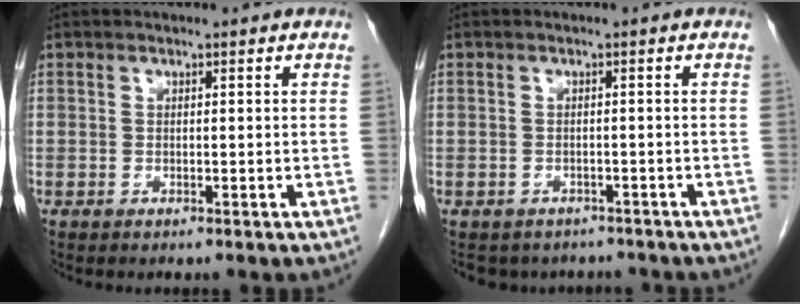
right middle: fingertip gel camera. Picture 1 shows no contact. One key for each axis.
{"total": 6.5, "fx": -5.6, "fy": 3.2, "fz": 0.6, "tx": -0.001, "ty": 0.007, "tz": -0.064}